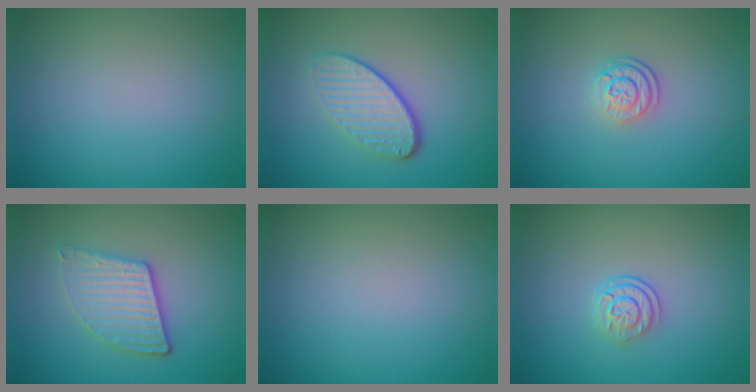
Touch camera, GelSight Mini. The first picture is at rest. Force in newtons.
{"total": 4.2, "press": 2.9, "slide": 3.0}
{"total": 2.5, "press": 1.9, "slide": 1.7}
{"total": 3.7, "press": 3.2, "slide": 2.0}
{"total": 0.0}
{"total": 2.5, "press": 1.8, "slide": 1.8}